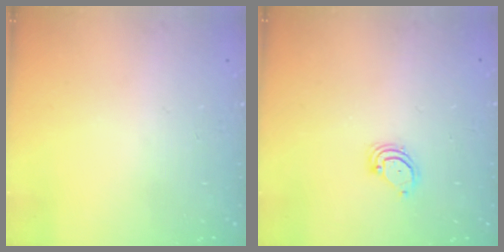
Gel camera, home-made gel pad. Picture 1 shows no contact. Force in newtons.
{"total": 3.2, "press": 3.2, "slide": 0.2}